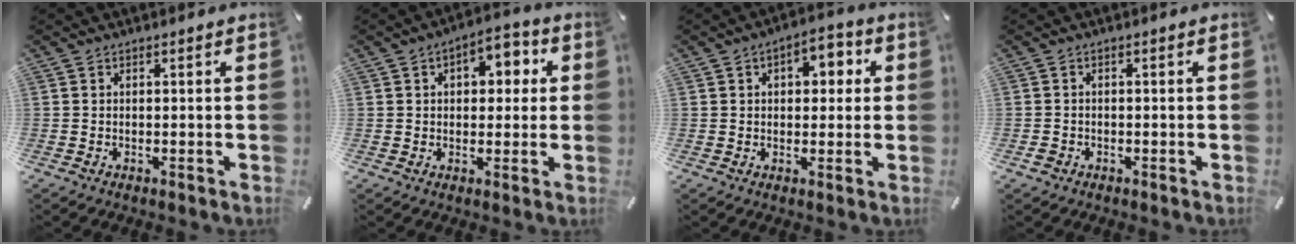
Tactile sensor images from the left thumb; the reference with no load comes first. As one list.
[{"total": 6.3, "force": [1.2, 4.6, 4.1], "torque": [-0.039, 0.000, 0.009]}, {"total": 5.3, "force": [0.8, 3.9, 3.5], "torque": [-0.034, 0.001, 0.002]}, {"total": 1.3, "force": [-0.7, 1.1, 0.3], "torque": [-0.005, 0.004, -0.015]}]